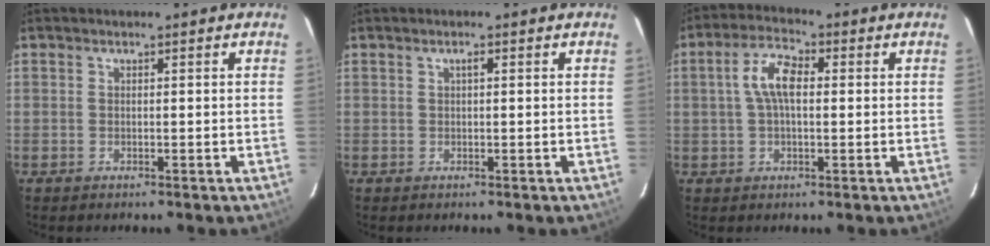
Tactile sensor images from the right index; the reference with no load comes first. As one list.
[{"total": 0.8, "force": [0.3, 0.2, 0.7], "torque": [-0.012, 0.005, 0.003]}, {"total": 6.8, "force": [0.9, 3.2, 5.9], "torque": [-0.118, 0.018, 0.017]}]